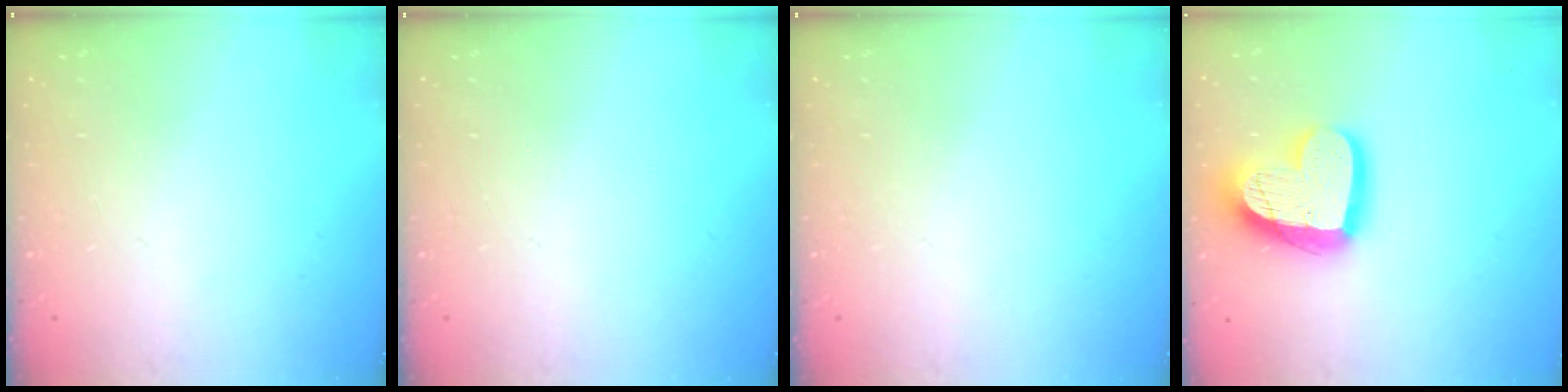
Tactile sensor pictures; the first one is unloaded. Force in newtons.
{"total": 0.0}
{"total": 0.0}
{"total": 19.1, "press": 19.0, "slide": 2.0}